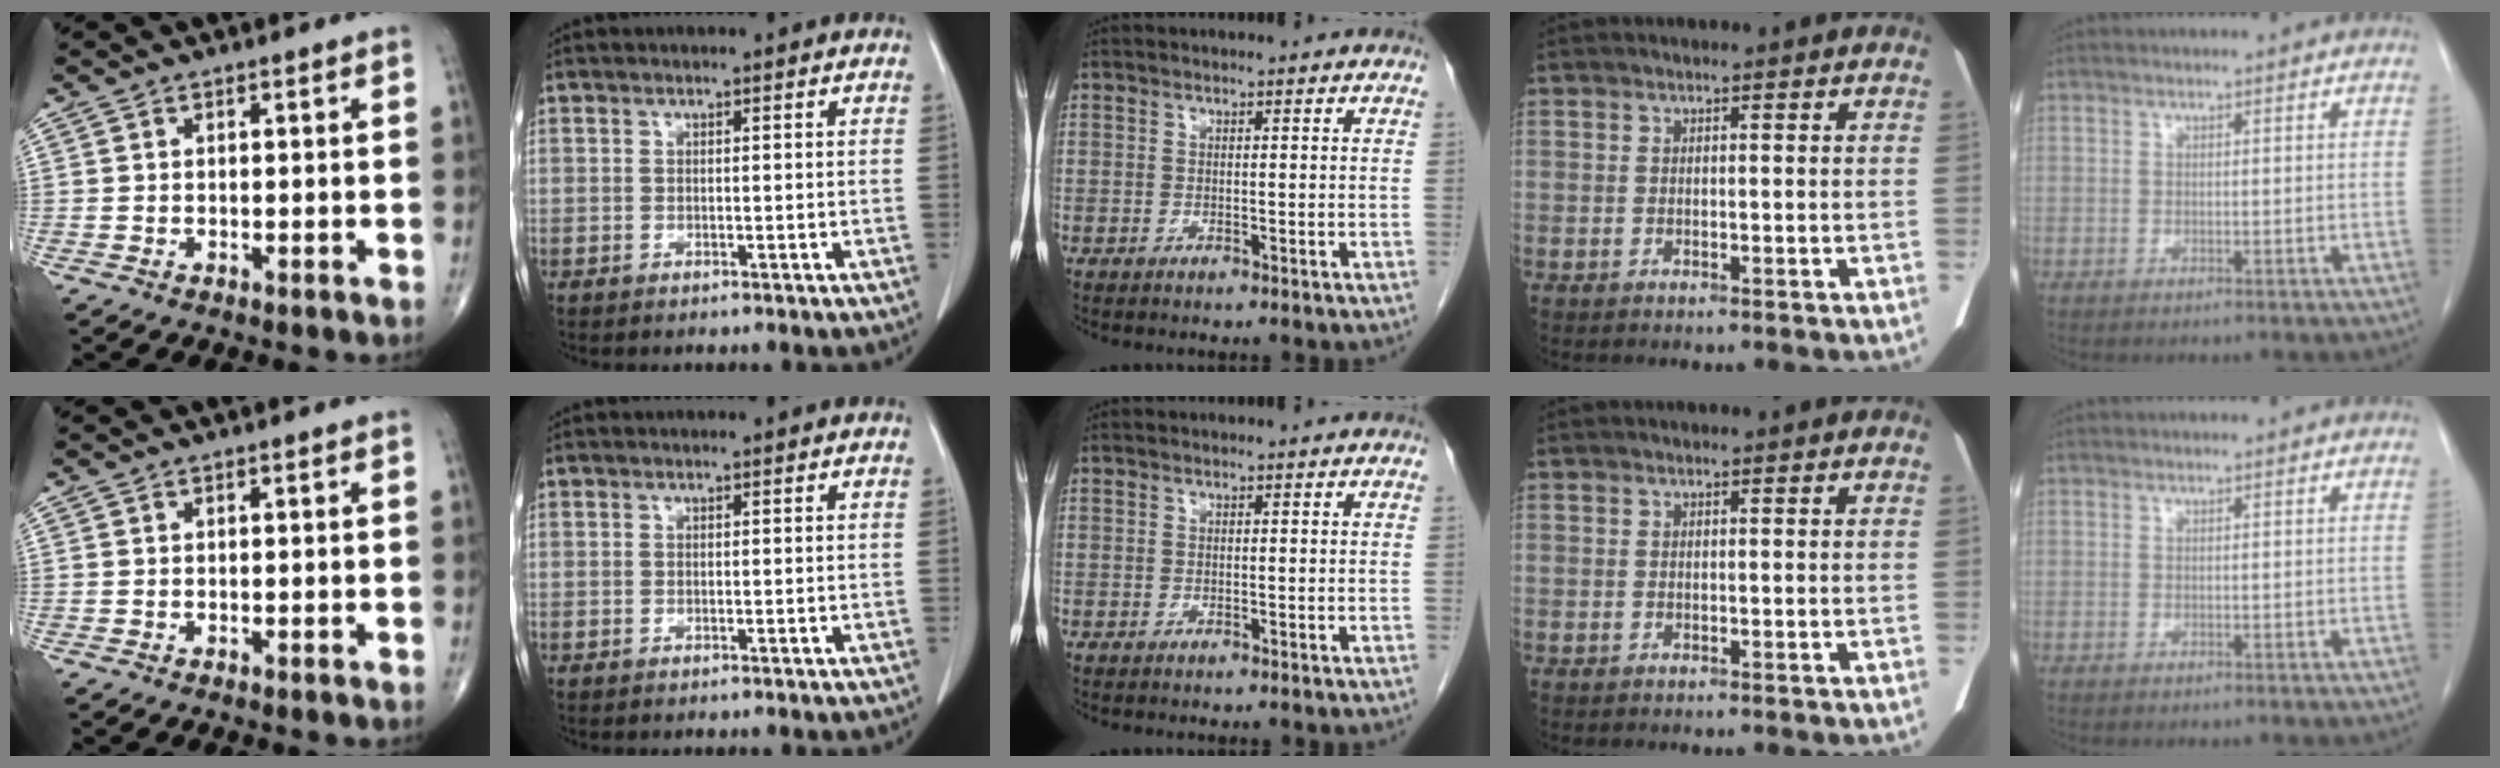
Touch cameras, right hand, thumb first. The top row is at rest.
{}